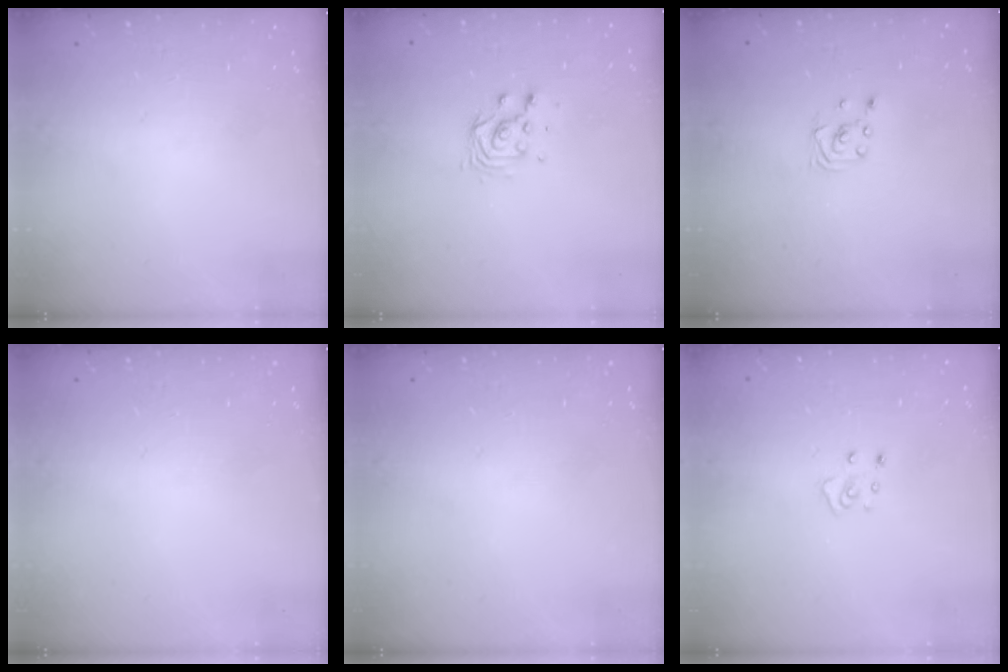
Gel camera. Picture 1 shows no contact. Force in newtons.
{"total": 5.0, "press": 5.0, "slide": 0.1}
{"total": 2.0, "press": 2.0, "slide": 0.1}
{"total": 0.0}
{"total": 0.0}
{"total": 4.8, "press": 4.8, "slide": 0.2}